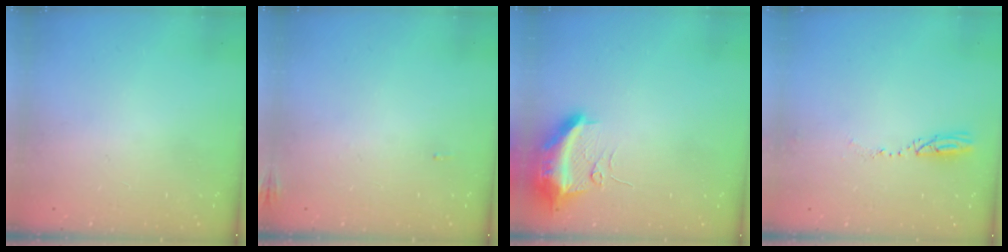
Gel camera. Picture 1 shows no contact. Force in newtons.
{"total": 7.4, "press": 5.5, "slide": 5.0}
{"total": 10.8, "press": 10.6, "slide": 1.9}
{"total": 3.1, "press": 3.0, "slide": 0.8}